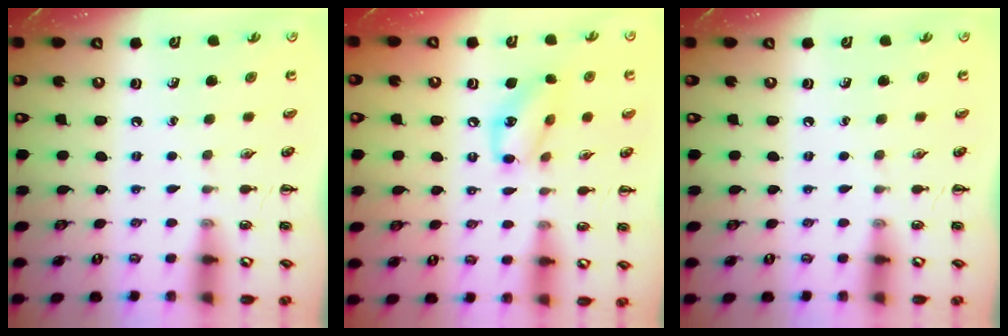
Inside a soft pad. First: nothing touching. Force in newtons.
{"total": 11.4, "press": 11.2, "slide": 1.9}
{"total": 0.0}